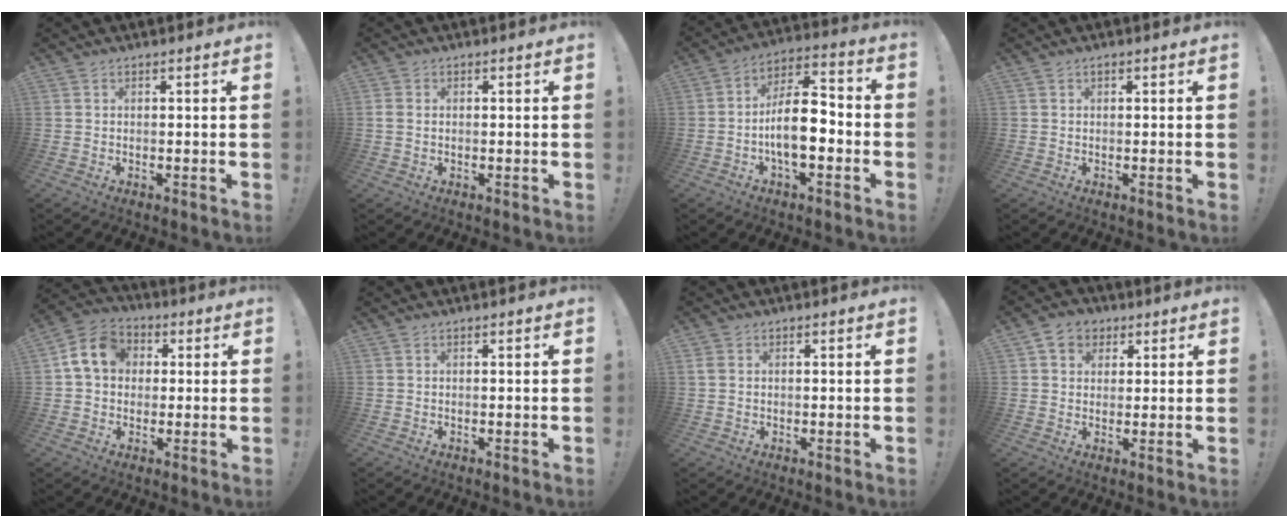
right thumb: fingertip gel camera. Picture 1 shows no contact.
{"total": 1.5, "force": [0.3, 1.1, 1.0], "torque": [-0.023, 0.007, 0.007]}
{"total": 13.7, "force": [-3.4, 6.1, 11.8], "torque": [-0.217, 0.014, -0.063]}
{"total": 0.5, "force": [0.1, 0.4, 0.3], "torque": [-0.007, 0.002, 0.002]}
{"total": 10.9, "force": [2.5, 8.9, 5.7], "torque": [-0.091, 0.012, 0.055]}
{"total": 0.0}
{"total": 1.9, "force": [0.2, 1.5, 1.1], "torque": [-0.023, 0.006, 0.005]}
{"total": 6.5, "force": [2.6, 5.5, 2.2], "torque": [-0.039, -0.001, 0.052]}